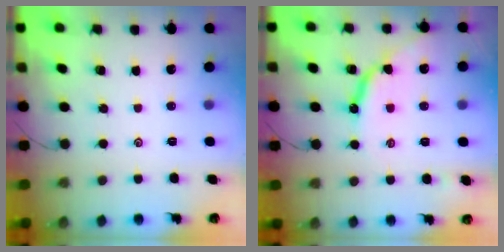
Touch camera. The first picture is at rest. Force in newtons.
{"total": 10.0, "press": 10.0, "slide": 1.1}